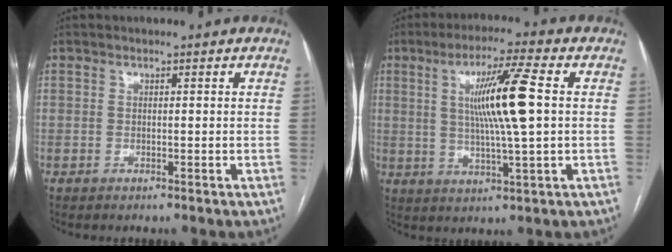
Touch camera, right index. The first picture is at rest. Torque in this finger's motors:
{"motor_torque": [1.12, 0.68, 0.35, 0.11]}